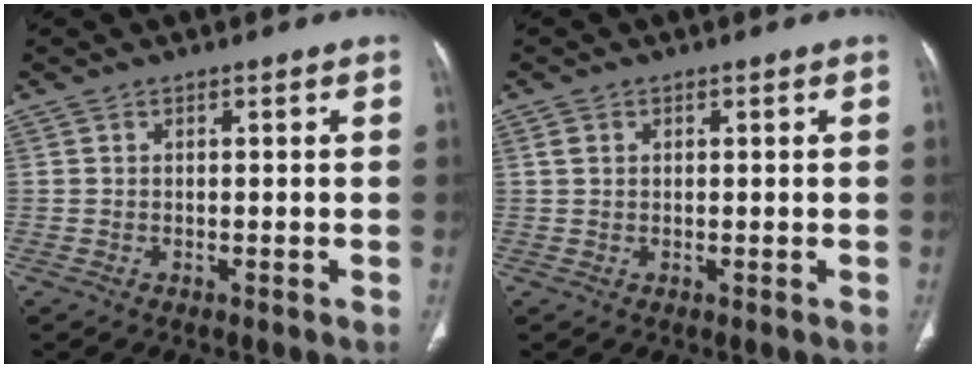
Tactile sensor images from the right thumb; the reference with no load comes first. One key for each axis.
{"total": 1.3, "fx": 0.4, "fy": 1.1, "fz": 0.7, "tx": -0.010, "ty": 0.004, "tz": 0.010}